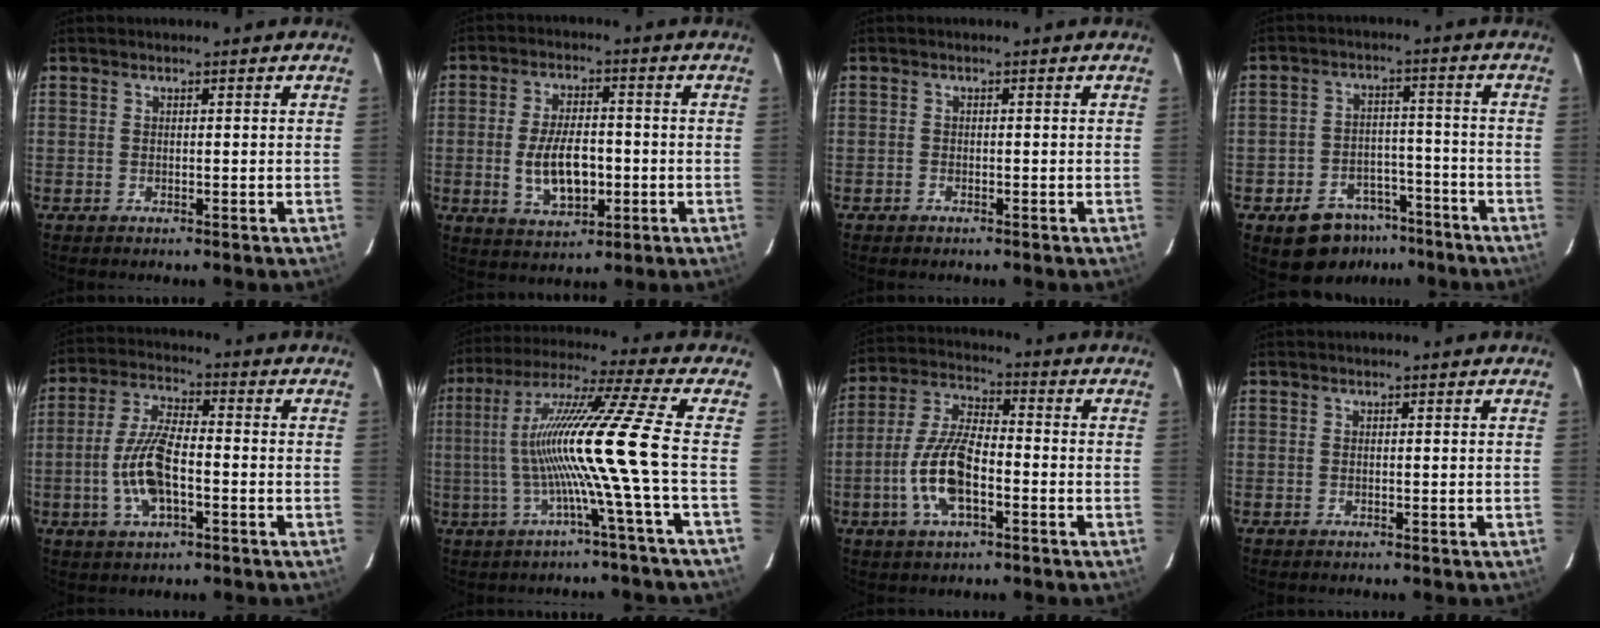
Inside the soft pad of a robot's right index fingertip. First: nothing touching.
{"total": 9.9, "force": [-1.8, 5.0, 8.3], "torque": [-0.162, -0.005, -0.022]}
{"total": 0.9, "force": [-0.8, 0.5, 0.0], "torque": [-0.005, 0.002, -0.014]}
{"total": 10.7, "force": [-7.2, 6.9, 3.8], "torque": [-0.088, 0.026, -0.089]}
{"total": 10.8, "force": [-2.8, 4.2, 9.5], "torque": [-0.197, 0.003, -0.054]}
{"total": 14.5, "force": [-2.5, -3.6, 13.8], "torque": [-0.242, -0.002, -0.042]}
{"total": 12.0, "force": [-3.9, 4.8, 10.3], "torque": [-0.220, 0.003, -0.076]}
{"total": 0.0}